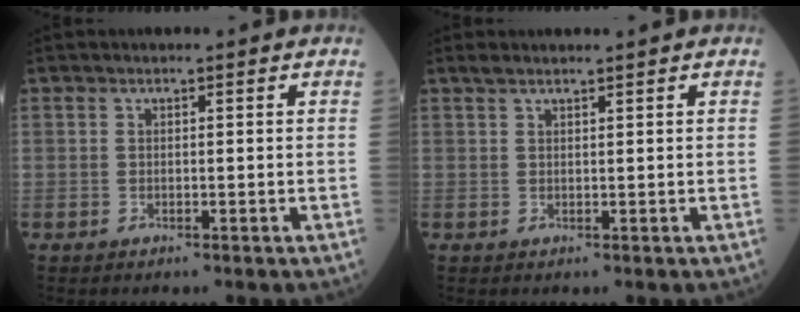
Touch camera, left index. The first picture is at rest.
{"total": 2.4, "force": [2.1, 0.1, 1.1], "torque": [-0.020, 0.021, 0.039]}